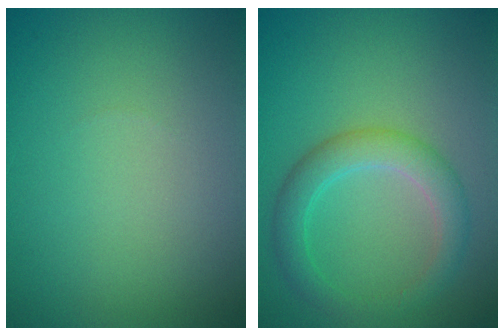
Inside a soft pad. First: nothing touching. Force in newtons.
{"total": 3.6, "press": 3.6, "slide": 0.0}